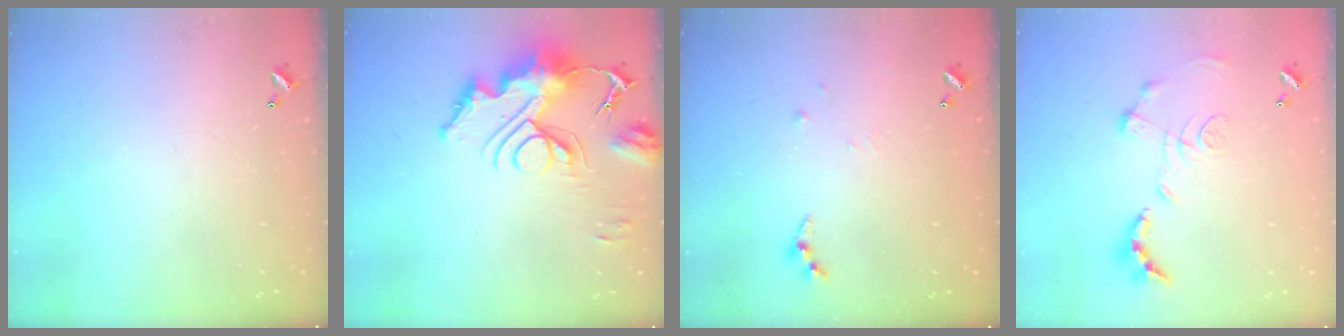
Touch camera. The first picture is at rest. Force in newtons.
{"total": 15.1, "press": 15.0, "slide": 1.8}
{"total": 4.9, "press": 4.9, "slide": 0.4}
{"total": 1.2, "press": 0.4, "slide": 1.1}